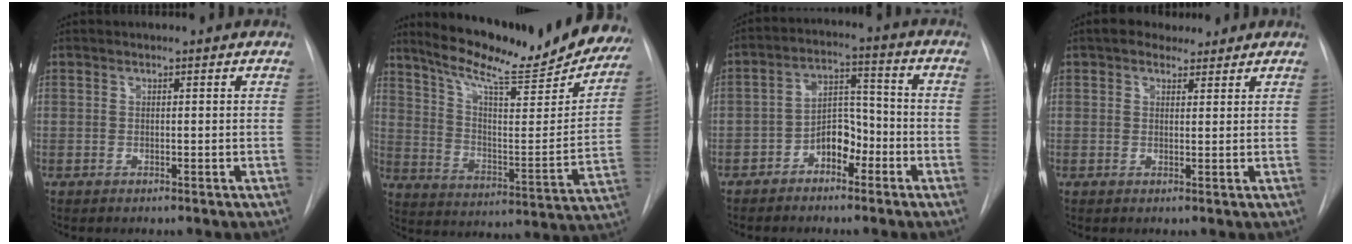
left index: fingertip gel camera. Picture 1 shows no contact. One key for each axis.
{"total": 25.9, "fx": 22.3, "fy": 4.3, "fz": 12.5, "tx": -0.196, "ty": -0.052, "tz": 0.306}
{"total": 6.3, "fx": -3.3, "fy": 3.5, "fz": 4.0, "tx": -0.071, "ty": 0.024, "tz": -0.062}
{"total": 3.9, "fx": 3.1, "fy": 2.0, "fz": 1.2, "tx": -0.017, "ty": 0.018, "tz": 0.049}